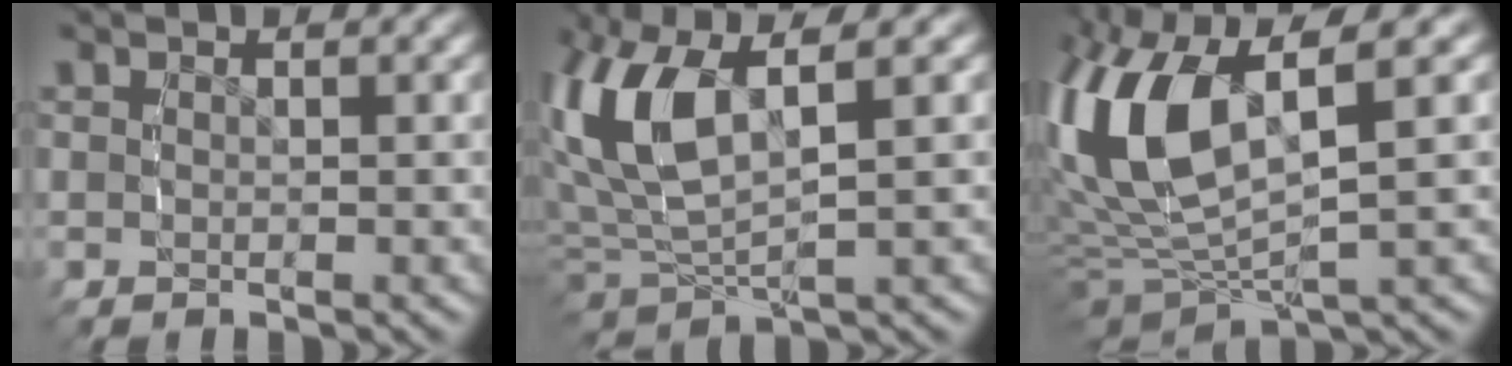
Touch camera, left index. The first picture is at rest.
{"total": 7.6, "force": [1.9, 4.7, 5.7], "torque": [-0.157, 0.001, 0.039]}
{"total": 9.2, "force": [1.4, 5.5, 7.2], "torque": [-0.187, -0.007, 0.031]}